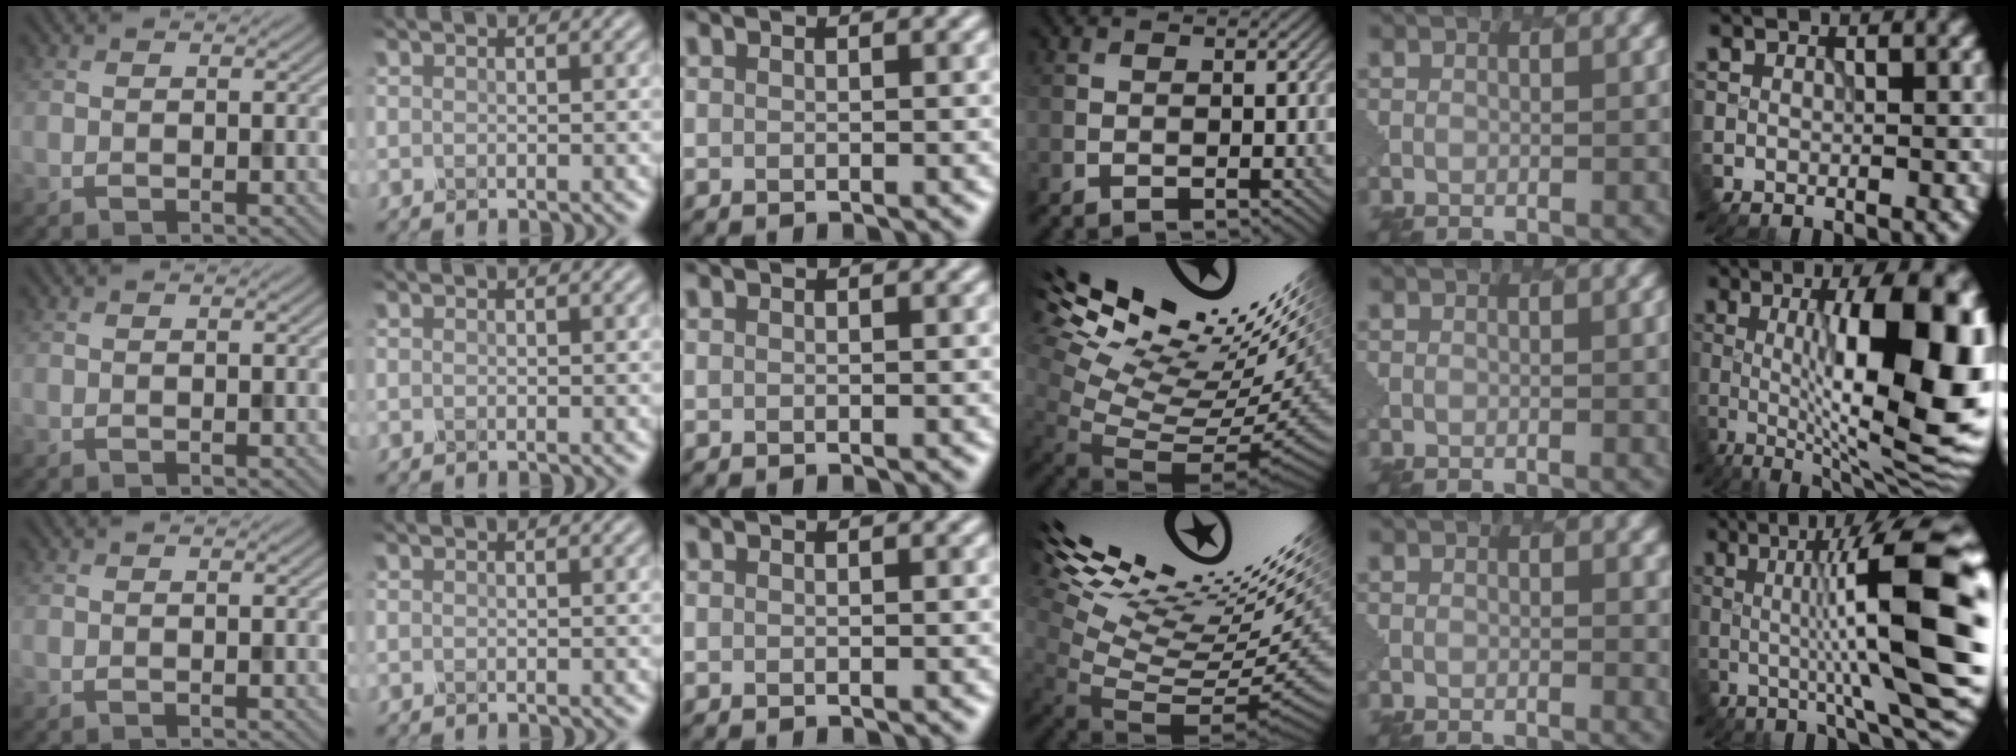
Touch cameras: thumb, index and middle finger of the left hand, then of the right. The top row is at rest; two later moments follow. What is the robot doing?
{"motion": "dispense", "object": "syringe"}